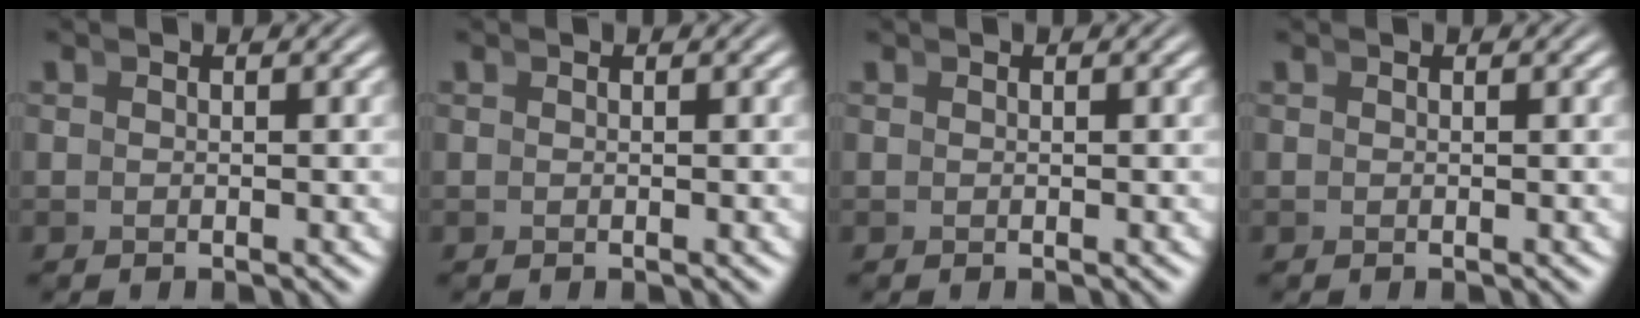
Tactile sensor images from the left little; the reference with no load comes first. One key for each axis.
{"total": 0.0}
{"total": 0.0}
{"total": 0.0}